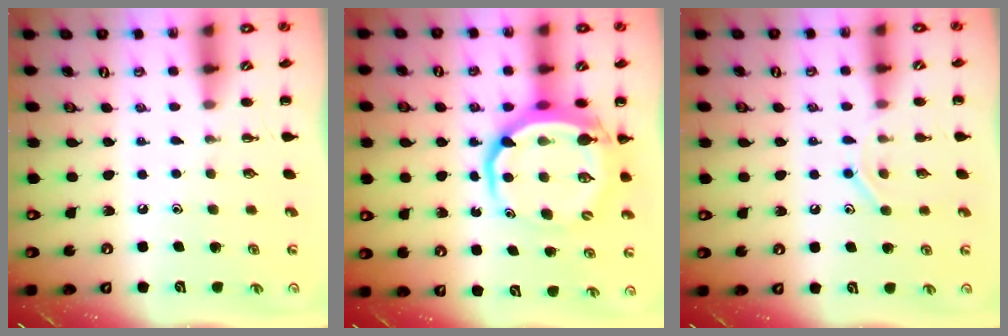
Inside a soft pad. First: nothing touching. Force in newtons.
{"total": 10.2, "press": 9.8, "slide": 2.8}
{"total": 7.8, "press": 7.8, "slide": 1.1}